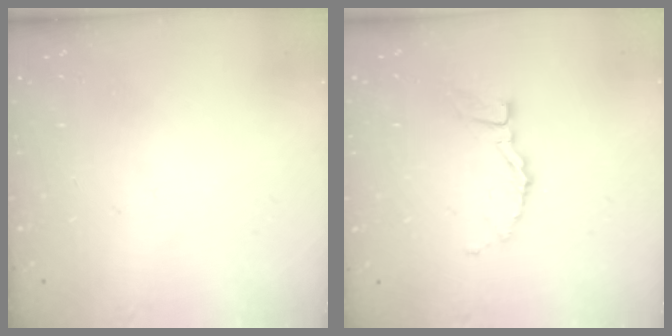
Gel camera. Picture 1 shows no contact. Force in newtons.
{"total": 7.1, "press": 7.1, "slide": 0.7}